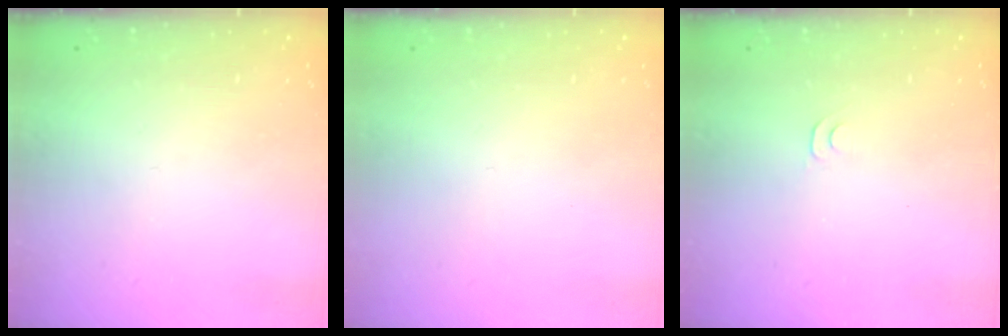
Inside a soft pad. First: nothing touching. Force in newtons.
{"total": 1.6, "press": 1.5, "slide": 0.1}
{"total": 3.9, "press": 3.9, "slide": 0.3}